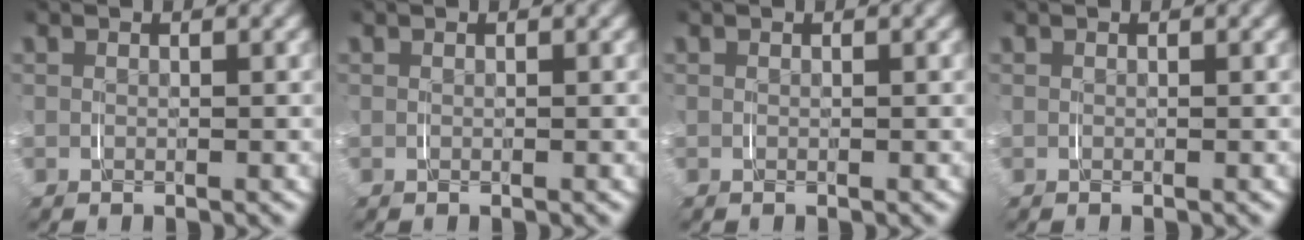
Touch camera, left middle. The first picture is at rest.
{"total": 0.0}
{"total": 0.0}
{"total": 0.0}